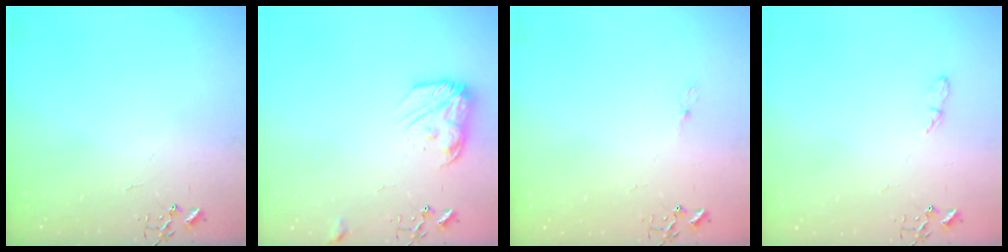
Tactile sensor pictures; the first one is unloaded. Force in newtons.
{"total": 12.4, "press": 12.4, "slide": 0.7}
{"total": 2.7, "press": 2.7, "slide": 0.4}
{"total": 4.6, "press": 4.6, "slide": 0.5}